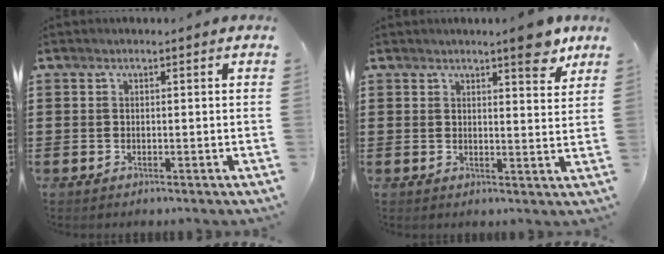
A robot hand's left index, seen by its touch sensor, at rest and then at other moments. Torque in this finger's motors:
{"motor_torque": [0.29, -0.28, 0.23, 0.07]}